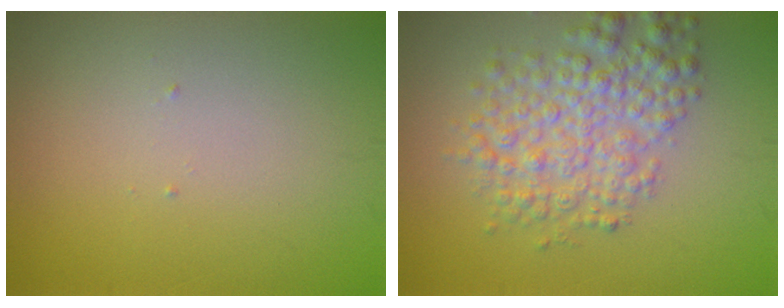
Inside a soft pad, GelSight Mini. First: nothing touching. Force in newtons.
{"total": 5.2, "press": 5.2, "slide": 0.1}